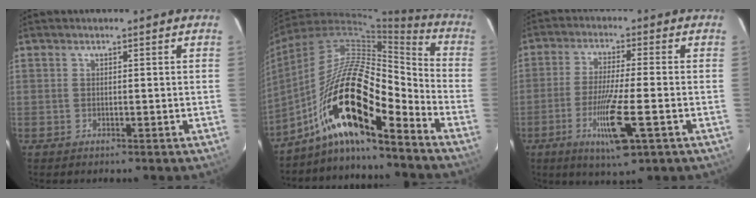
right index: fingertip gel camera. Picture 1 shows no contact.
{"total": 16.2, "force": [-9.5, 3.3, 12.6], "torque": [-0.232, 0.029, -0.166]}
{"total": 10.2, "force": [-3.9, 0.4, 9.4], "torque": [-0.172, -0.024, -0.068]}